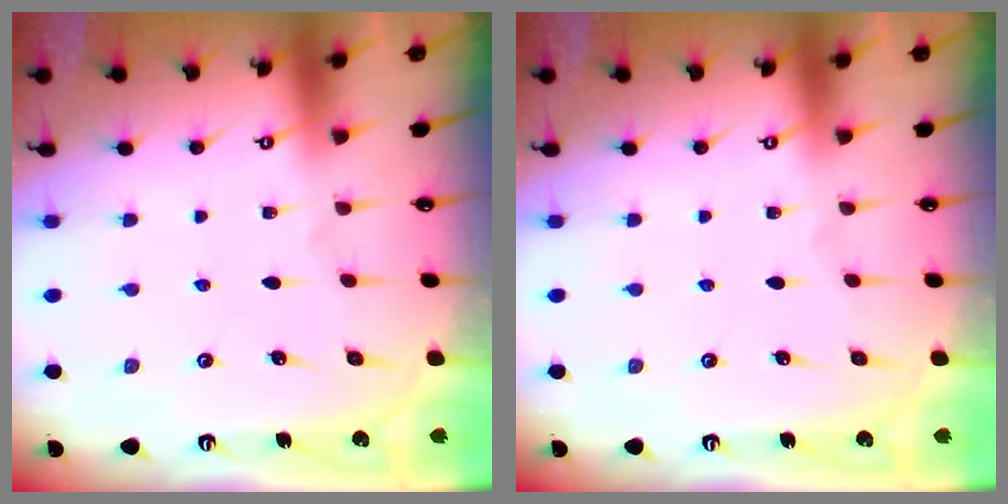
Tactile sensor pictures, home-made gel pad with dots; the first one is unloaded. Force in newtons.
{"total": 0.0}